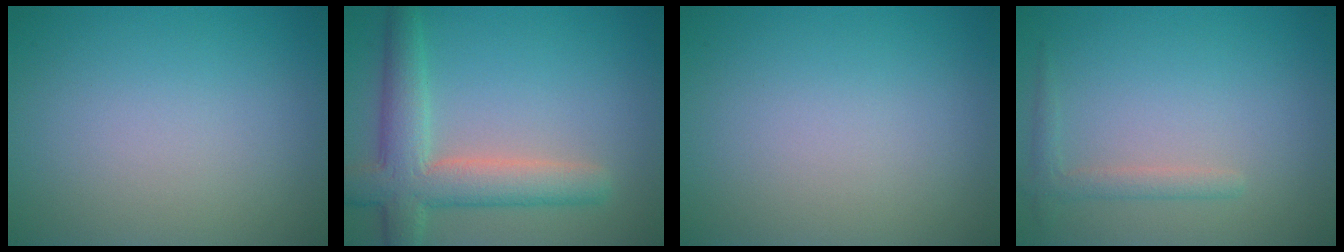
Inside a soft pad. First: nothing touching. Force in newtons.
{"total": 6.1, "press": 6.1, "slide": 0.7}
{"total": 0.0}
{"total": 1.5, "press": 1.5, "slide": 0.1}